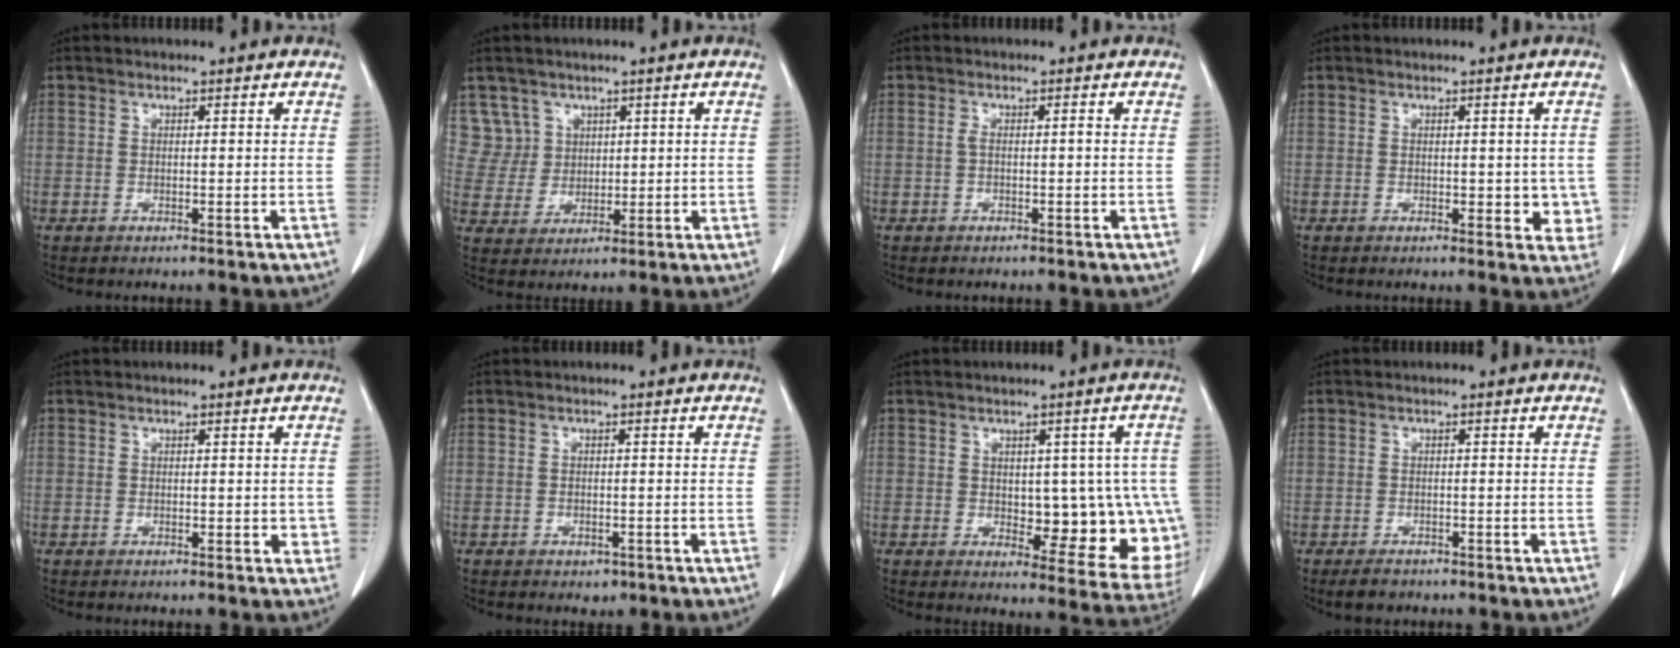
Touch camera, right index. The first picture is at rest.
{"total": 5.7, "force": [3.1, 4.8, -0.5], "torque": [0.017, 0.010, 0.070]}
{"total": 1.2, "force": [-0.2, 0.2, 1.1], "torque": [-0.021, 0.005, -0.001]}
{"total": 3.9, "force": [-0.2, 2.4, 3.0], "torque": [-0.017, -0.001, 0.001]}
{"total": 1.4, "force": [-0.1, 0.9, 1.1], "torque": [-0.008, 0.002, 0.001]}
{"total": 1.7, "force": [-1.0, 1.2, 0.7], "torque": [-0.007, 0.002, -0.003]}
{"total": 12.7, "force": [-0.9, 6.0, 11.2], "torque": [-0.100, 0.010, 0.008]}
{"total": 2.3, "force": [-1.8, 1.3, 0.8], "torque": [-0.019, -0.001, -0.022]}